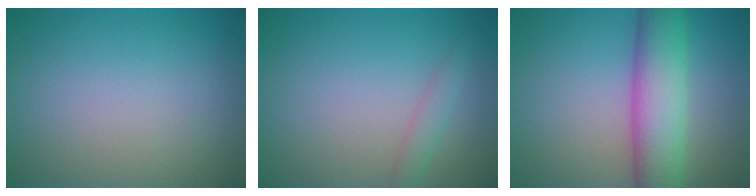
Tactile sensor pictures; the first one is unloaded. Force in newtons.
{"total": 1.3, "press": 1.3, "slide": 0.1}
{"total": 7.2, "press": 7.2, "slide": 0.3}